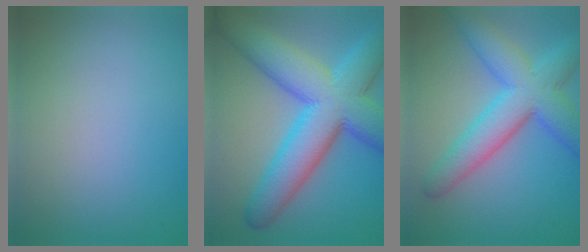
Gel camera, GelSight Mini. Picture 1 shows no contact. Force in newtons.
{"total": 11.8, "press": 11.8, "slide": 0.3}
{"total": 7.7, "press": 7.7, "slide": 0.2}